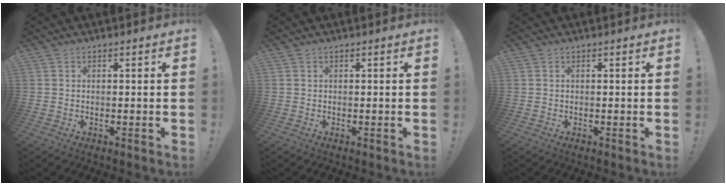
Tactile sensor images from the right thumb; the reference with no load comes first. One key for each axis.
{"total": 0.0}
{"total": 0.0}